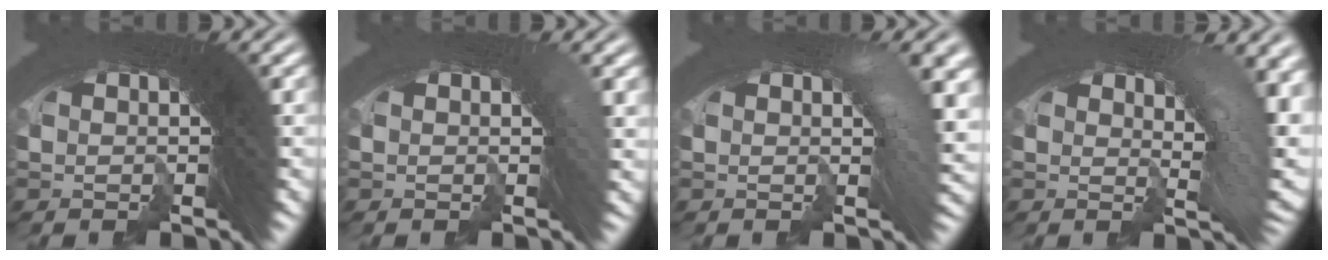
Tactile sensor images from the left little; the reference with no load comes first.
{"total": 1.4, "force": [0.2, 0.4, 1.3], "torque": [-0.008, 0.006, -0.001]}
{"total": 4.0, "force": [0.2, 1.2, 3.8], "torque": [-0.029, 0.015, -0.006]}
{"total": 5.9, "force": [0.6, 2.4, 5.4], "torque": [-0.053, 0.003, 0.006]}